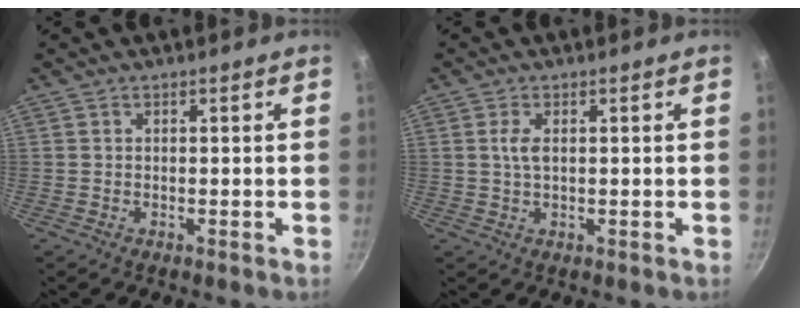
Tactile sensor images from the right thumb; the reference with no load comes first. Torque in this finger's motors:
{"motor_torque": [-0.05, -0.07, 0.55, 0.17, 0.07]}